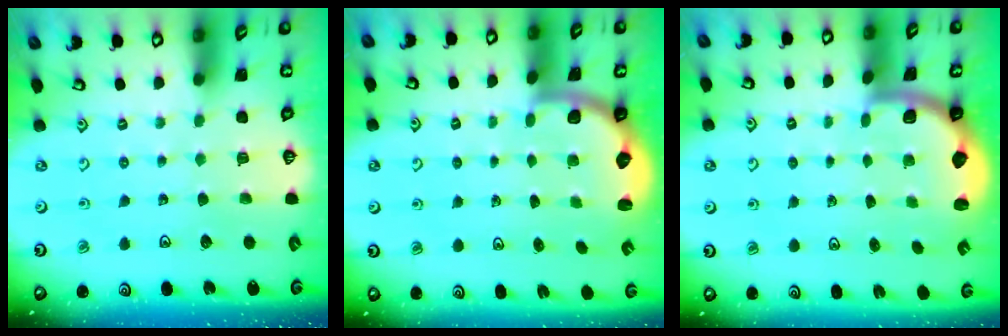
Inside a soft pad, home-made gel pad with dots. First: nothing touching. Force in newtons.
{"total": 2.3, "press": 2.0, "slide": 1.3}
{"total": 1.9, "press": 1.8, "slide": 0.5}